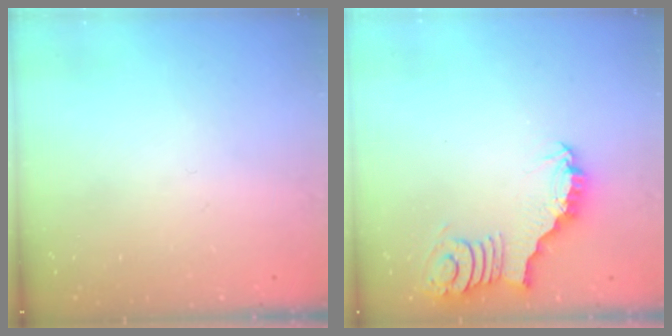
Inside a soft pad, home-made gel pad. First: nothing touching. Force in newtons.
{"total": 3.0, "press": 3.0, "slide": 0.0}